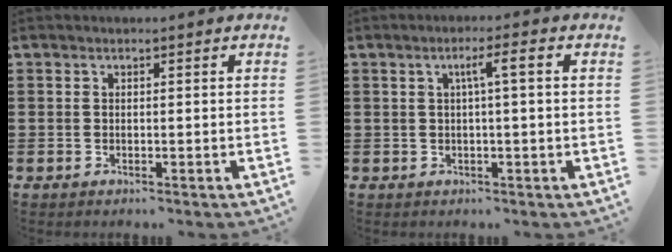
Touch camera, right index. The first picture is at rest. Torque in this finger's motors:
{"motor_torque": [0.62, -0.19, 0.14, 0.07]}